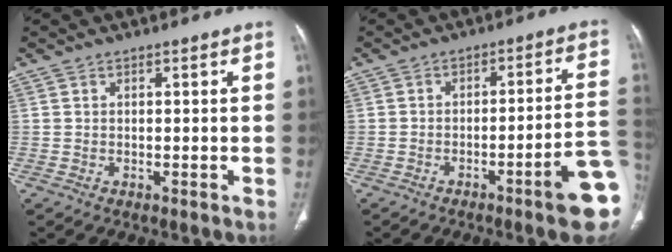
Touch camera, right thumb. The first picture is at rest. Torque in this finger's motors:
{"motor_torque": [1.90, 0.91, 0.78, -1.08, 0.27]}